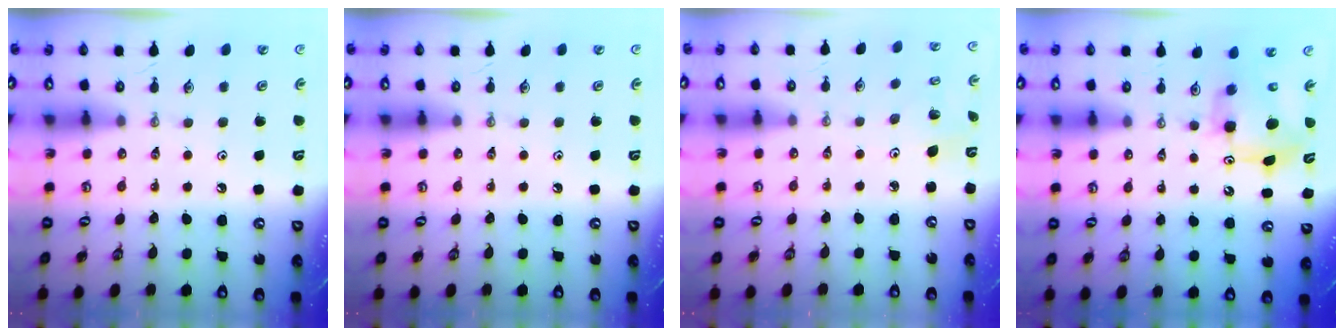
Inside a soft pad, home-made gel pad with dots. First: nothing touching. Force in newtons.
{"total": 0.0}
{"total": 2.7, "press": 2.7, "slide": 0.2}
{"total": 8.2, "press": 8.2, "slide": 0.5}